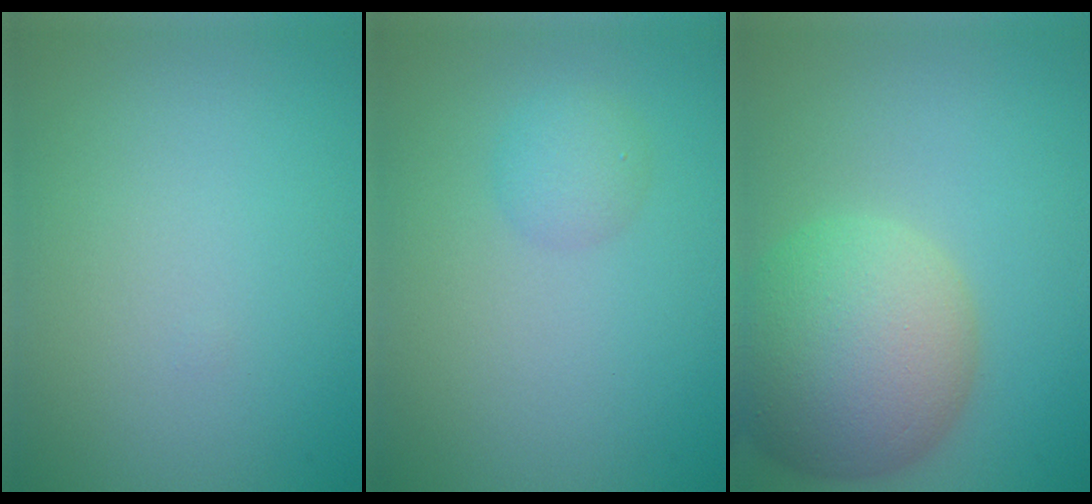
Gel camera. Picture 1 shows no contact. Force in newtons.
{"total": 1.7, "press": 1.7, "slide": 0.0}
{"total": 10.1, "press": 10.1, "slide": 0.9}